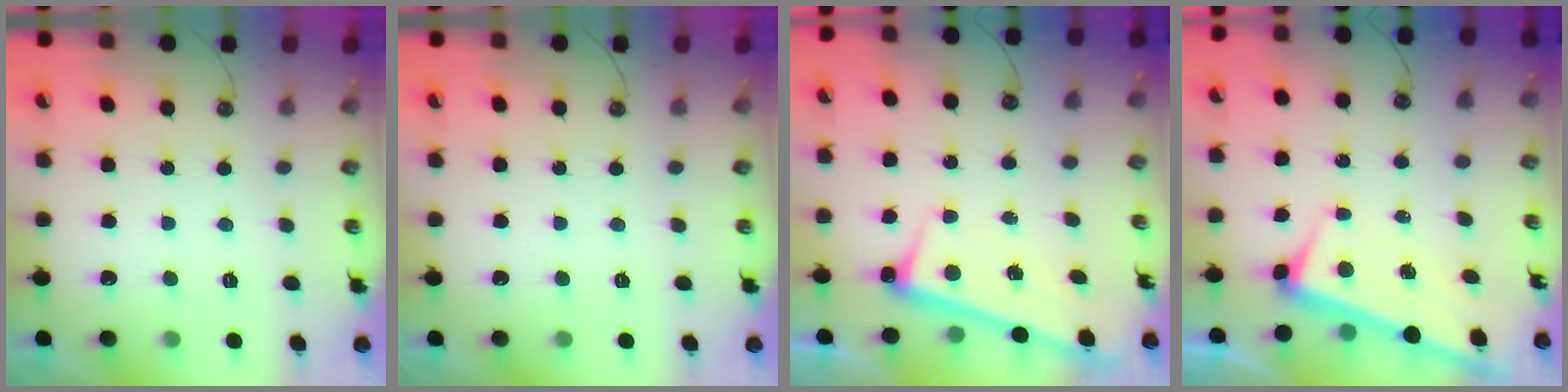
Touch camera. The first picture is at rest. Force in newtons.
{"total": 0.0}
{"total": 2.6, "press": 2.6, "slide": 0.6}
{"total": 2.0, "press": 1.9, "slide": 0.6}